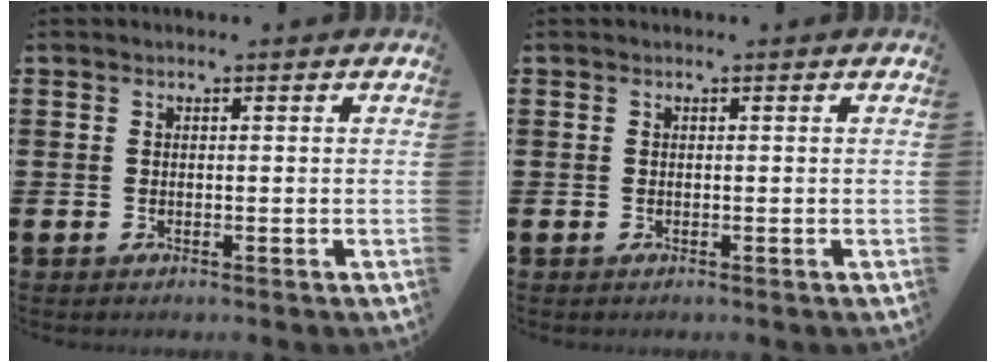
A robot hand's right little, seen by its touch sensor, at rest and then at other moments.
{"total": 0.0}